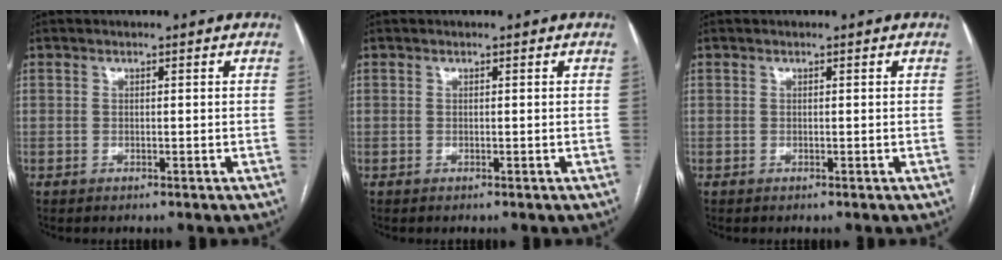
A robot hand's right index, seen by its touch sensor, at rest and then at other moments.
{"total": 0.0}
{"total": 0.0}